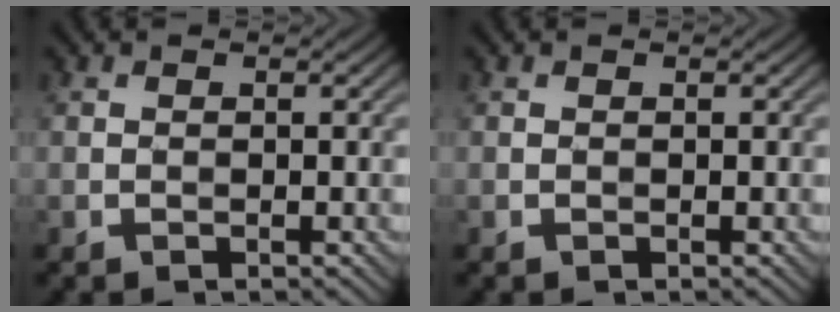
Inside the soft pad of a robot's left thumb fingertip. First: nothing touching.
{"total": 0.0}